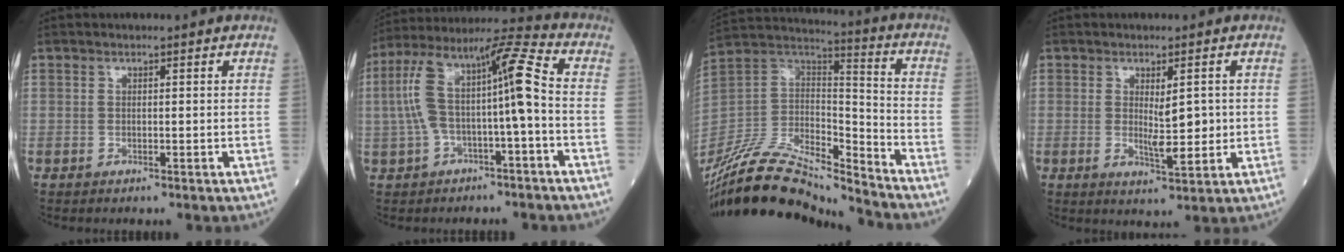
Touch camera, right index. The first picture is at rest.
{"total": 13.5, "force": [-0.5, 2.3, 13.3], "torque": [-0.260, 0.053, -0.008]}
{"total": 23.4, "force": [-21.1, 4.0, 9.3], "torque": [-0.227, -0.001, -0.378]}
{"total": 4.8, "force": [0.3, 1.2, 4.7], "torque": [-0.078, -0.010, 0.009]}